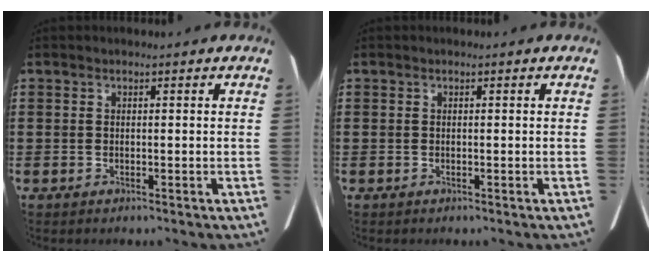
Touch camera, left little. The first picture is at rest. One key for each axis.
{"total": 0.0}